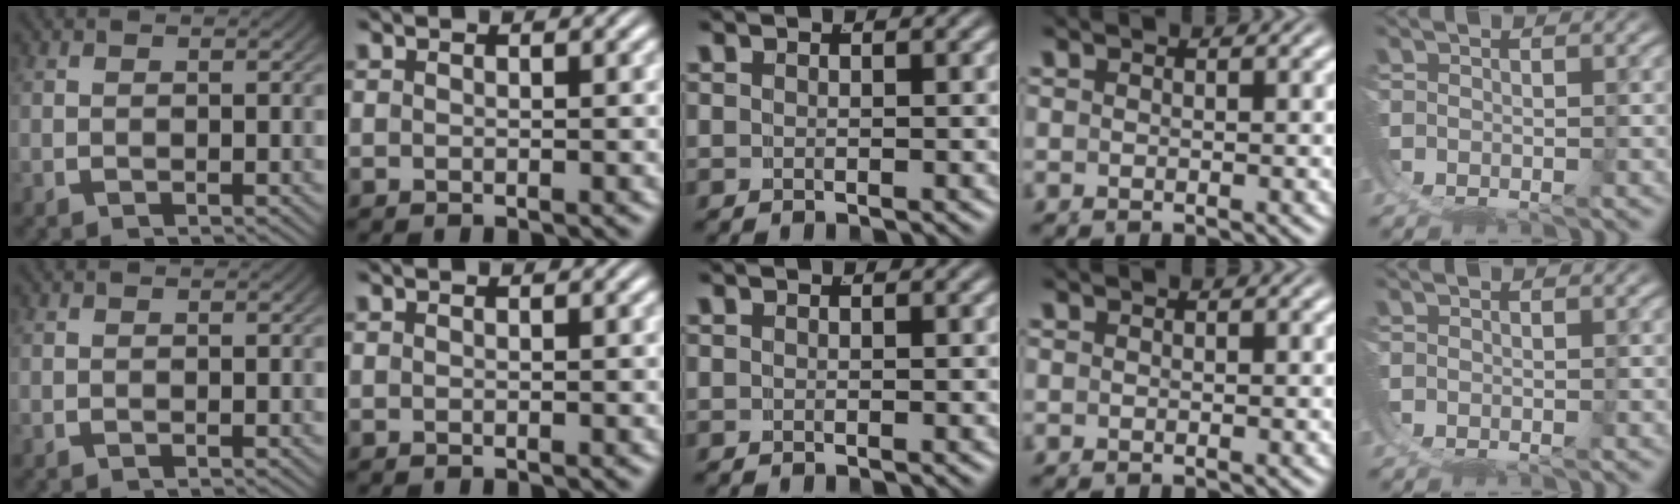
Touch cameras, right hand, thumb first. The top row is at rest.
{}